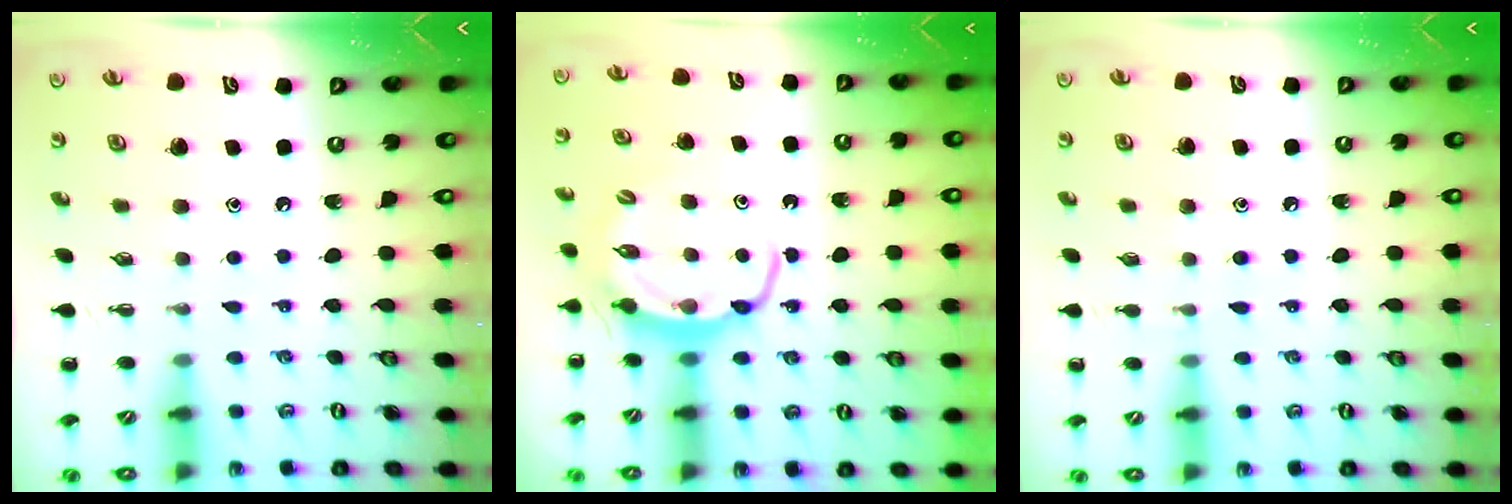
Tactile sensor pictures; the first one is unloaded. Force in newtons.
{"total": 6.2, "press": 6.2, "slide": 0.5}
{"total": 6.1, "press": 5.7, "slide": 2.1}